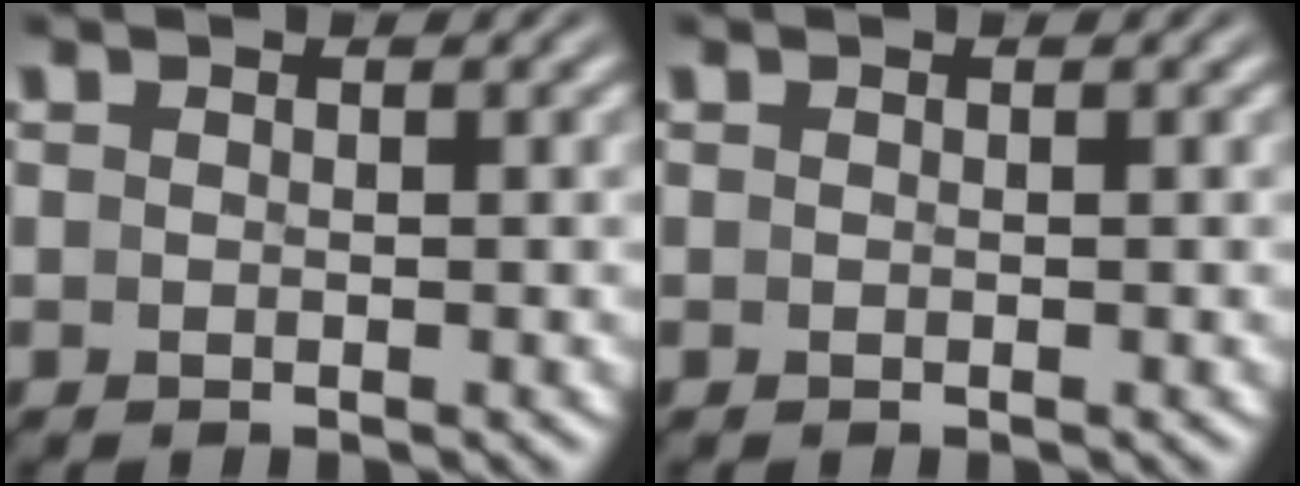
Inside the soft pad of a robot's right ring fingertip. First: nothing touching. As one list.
[{"total": 0.0}]